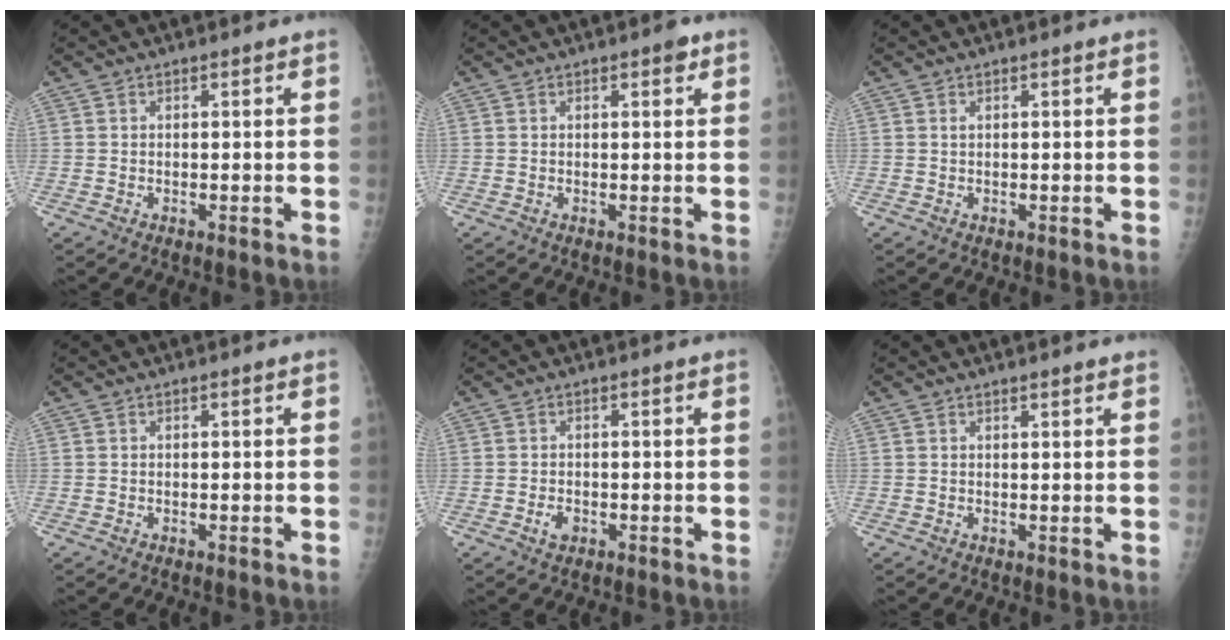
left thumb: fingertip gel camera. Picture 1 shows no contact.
{"total": 1.7, "force": [1.0, 0.5, 1.2], "torque": [-0.014, -0.003, 0.012]}
{"total": 0.6, "force": [0.5, 0.0, 0.4], "torque": [-0.008, 0.000, 0.009]}
{"total": 0.0}
{"total": 1.6, "force": [-0.5, 1.1, 1.1], "torque": [-0.017, 0.001, -0.005]}
{"total": 2.6, "force": [2.3, 0.1, 1.2], "torque": [-0.009, -0.005, 0.028]}